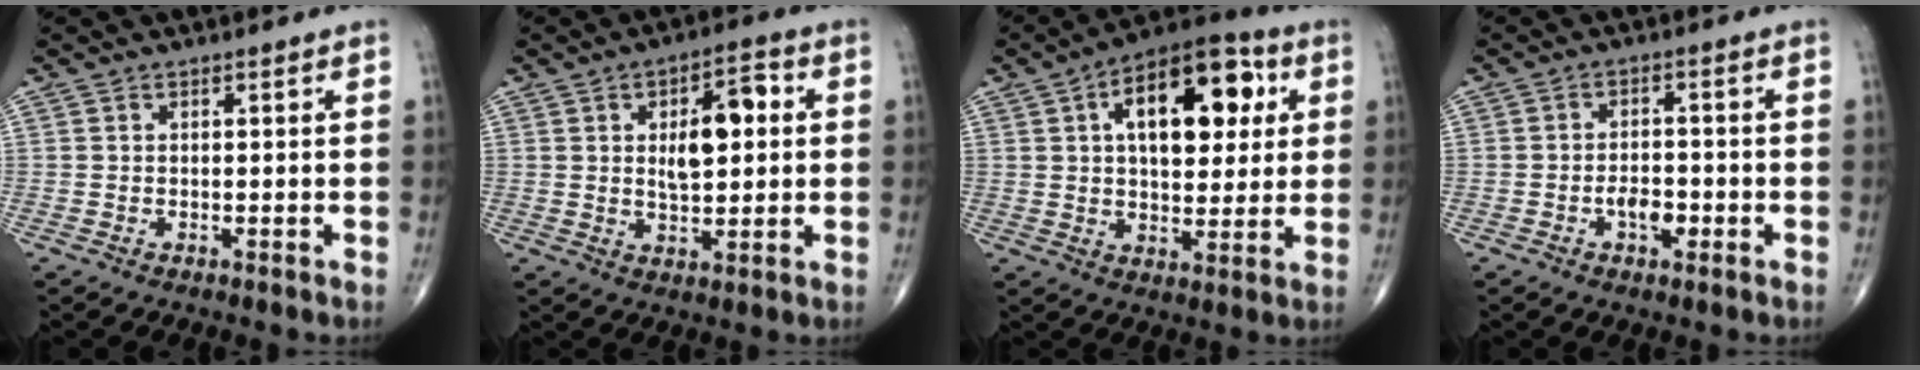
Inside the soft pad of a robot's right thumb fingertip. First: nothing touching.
{"total": 9.9, "force": [1.7, 4.7, 8.6], "torque": [-0.105, 0.007, 0.025]}
{"total": 18.6, "force": [5.3, 9.7, 15.0], "torque": [-0.177, 0.010, 0.071]}
{"total": 4.3, "force": [-1.5, 2.3, 3.3], "torque": [-0.044, 0.012, -0.025]}